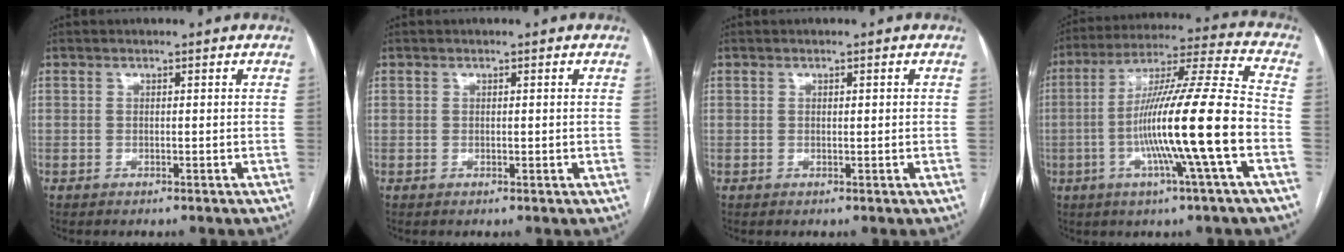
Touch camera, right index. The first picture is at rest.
{"total": 0.6, "force": [0.1, 0.3, 0.5], "torque": [-0.007, -0.002, 0.003]}
{"total": 0.9, "force": [0.2, 0.2, 0.9], "torque": [-0.016, 0.001, 0.004]}
{"total": 18.4, "force": [-4.4, -1.3, 17.8], "torque": [-0.311, 0.000, -0.086]}